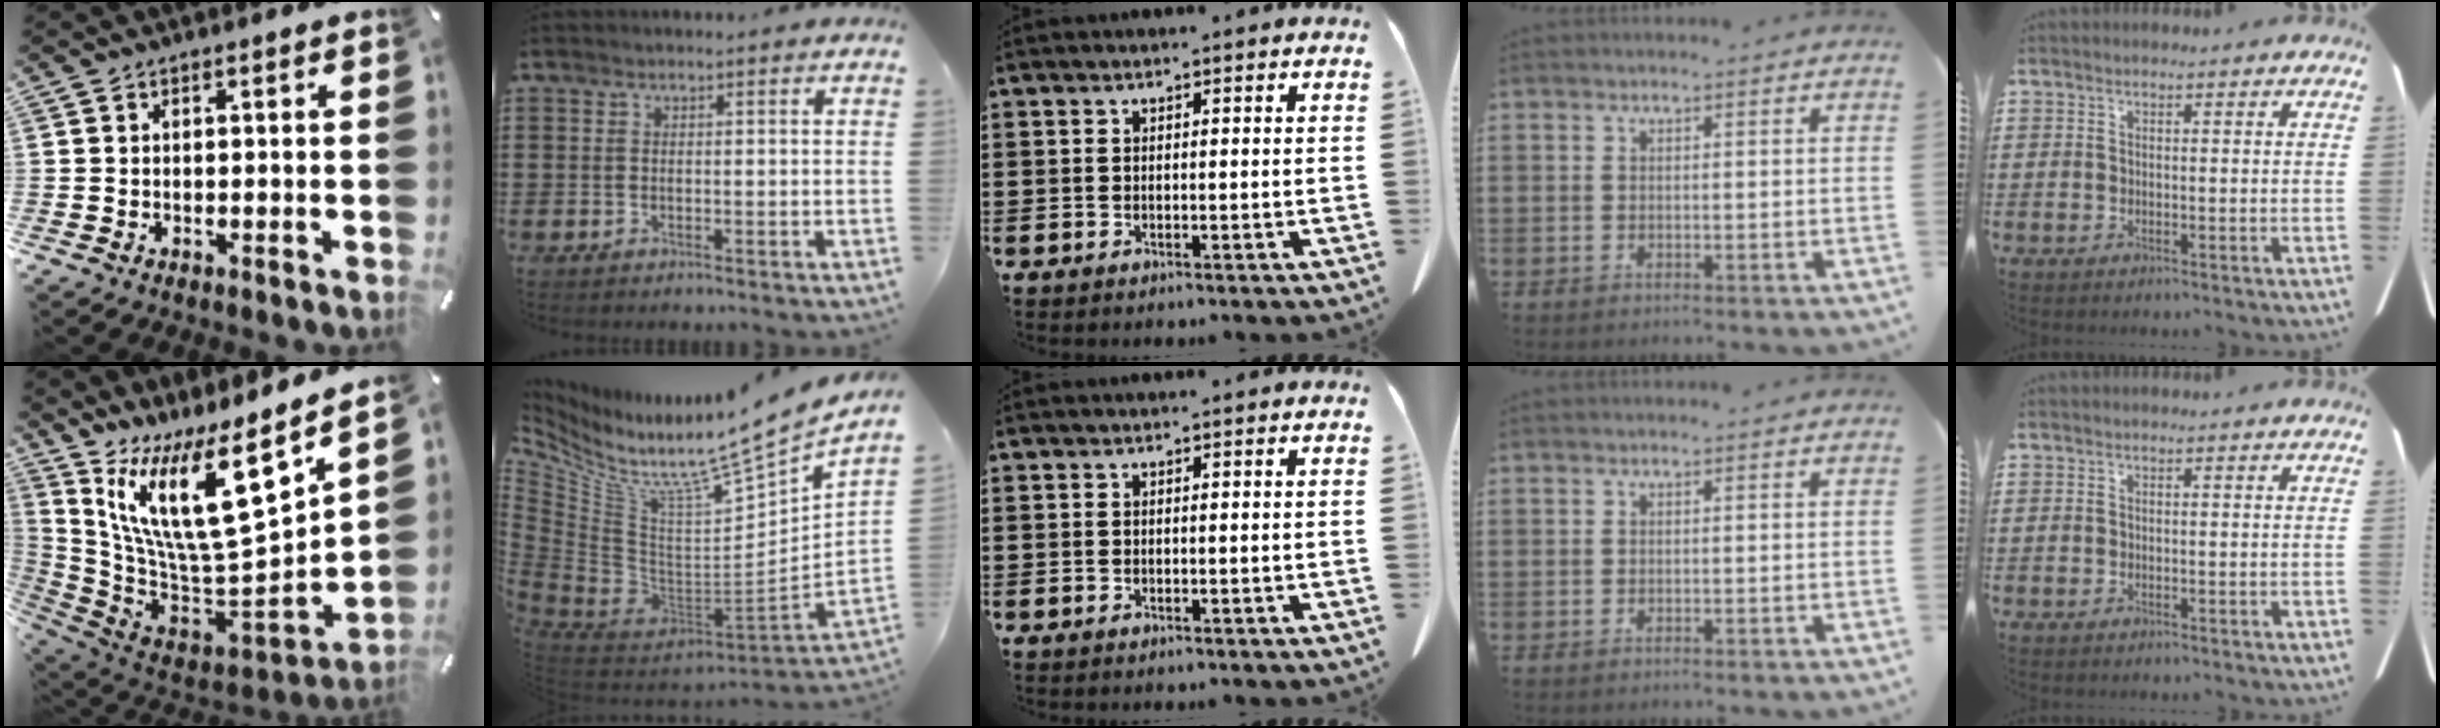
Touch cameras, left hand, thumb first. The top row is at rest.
{"thumb": {"total": 20.5, "force": [9.0, 6.7, 17.2], "torque": [-0.293, -0.093, 0.144]}, "index": {"total": 10.3, "force": [8.7, -0.2, 5.5], "torque": [-0.121, -0.095, 0.134]}}